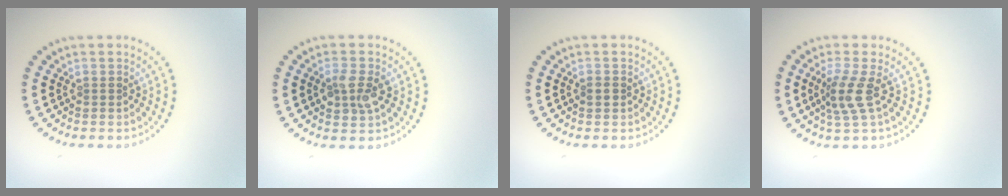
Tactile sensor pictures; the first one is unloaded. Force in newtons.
{"total": 2.5, "press": 2.5, "slide": 0.2}
{"total": 1.1, "press": 1.0, "slide": 0.3}
{"total": 2.9, "press": 2.2, "slide": 1.8}